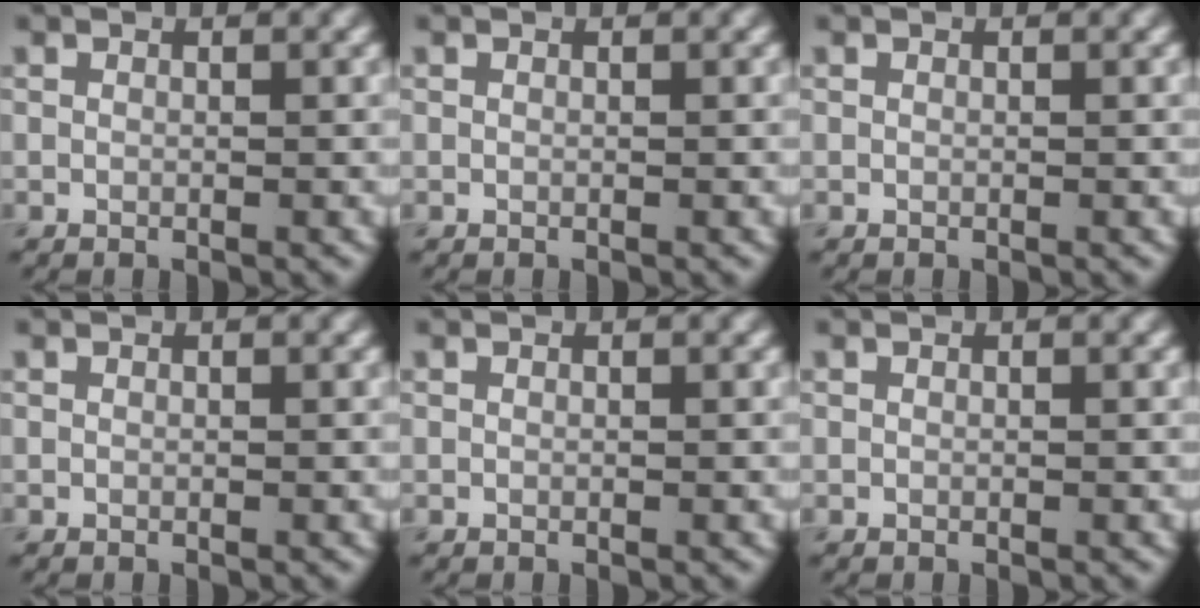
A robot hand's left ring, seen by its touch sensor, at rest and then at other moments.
{"total": 0.0}
{"total": 0.0}
{"total": 0.0}
{"total": 0.0}
{"total": 0.0}